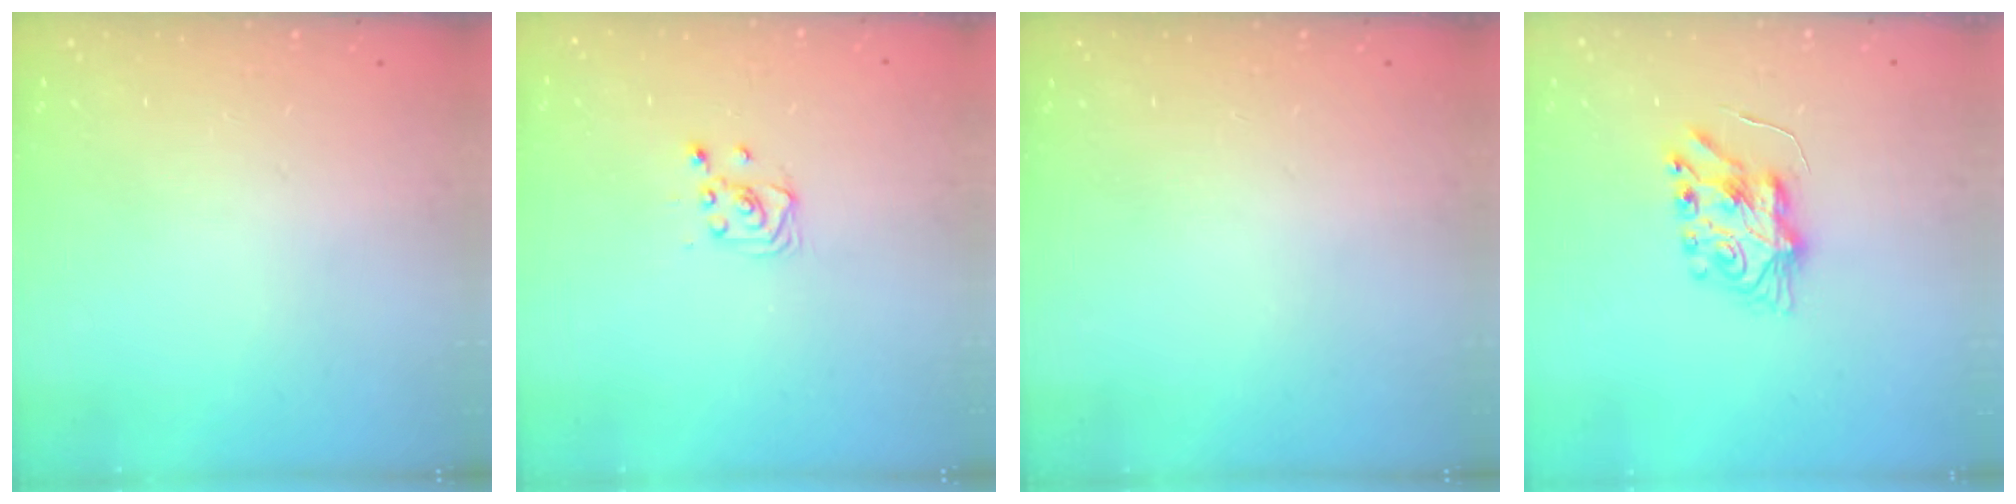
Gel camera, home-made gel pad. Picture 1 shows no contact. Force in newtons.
{"total": 2.9, "press": 2.9, "slide": 0.4}
{"total": 0.0}
{"total": 7.4, "press": 7.4, "slide": 0.2}